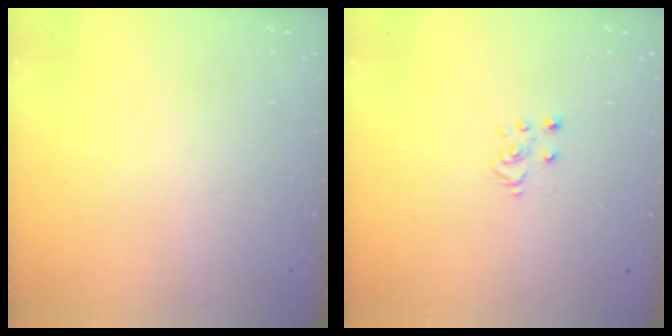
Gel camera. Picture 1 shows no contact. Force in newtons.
{"total": 3.9, "press": 3.9, "slide": 0.1}